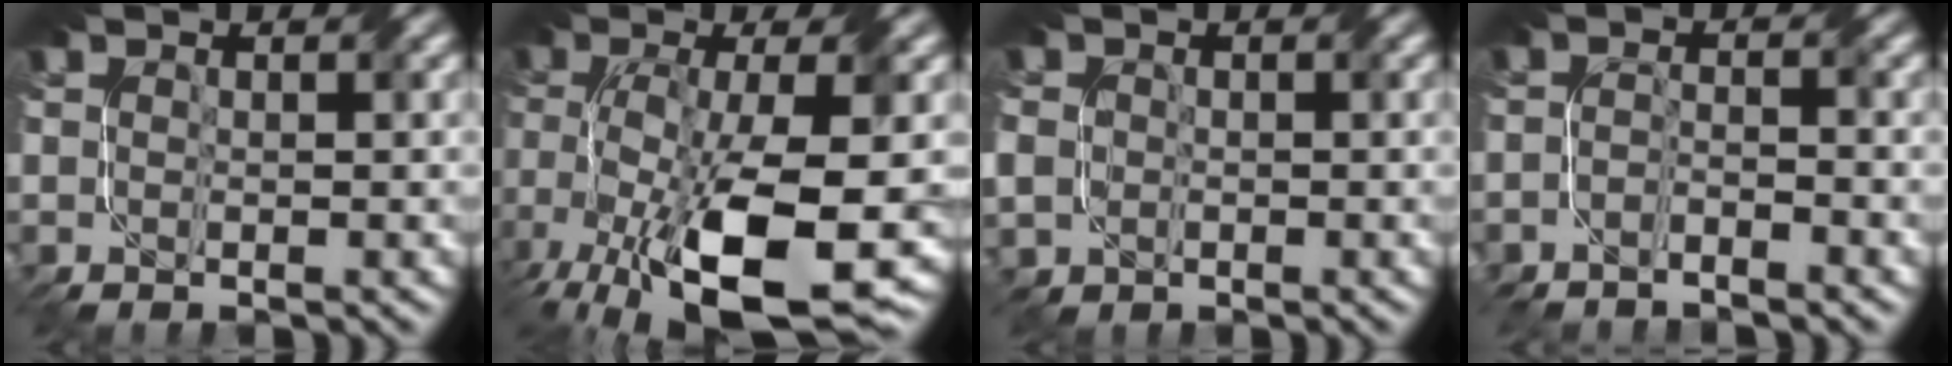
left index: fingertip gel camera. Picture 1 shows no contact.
{"total": 11.6, "force": [-5.4, 4.1, 9.4], "torque": [-0.184, -0.026, -0.080]}
{"total": 2.8, "force": [0.7, 2.7, 0.4], "torque": [-0.027, 0.018, 0.018]}
{"total": 1.7, "force": [-1.7, 0.0, 0.3], "torque": [-0.005, -0.001, -0.034]}